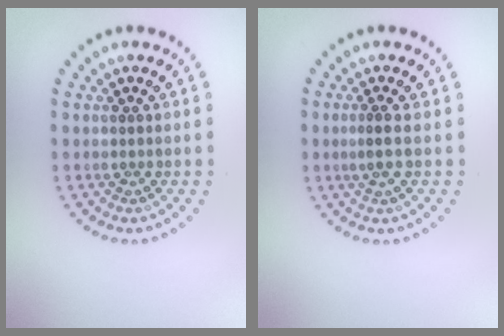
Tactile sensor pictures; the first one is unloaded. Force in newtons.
{"total": 1.4, "press": 1.3, "slide": 0.7}